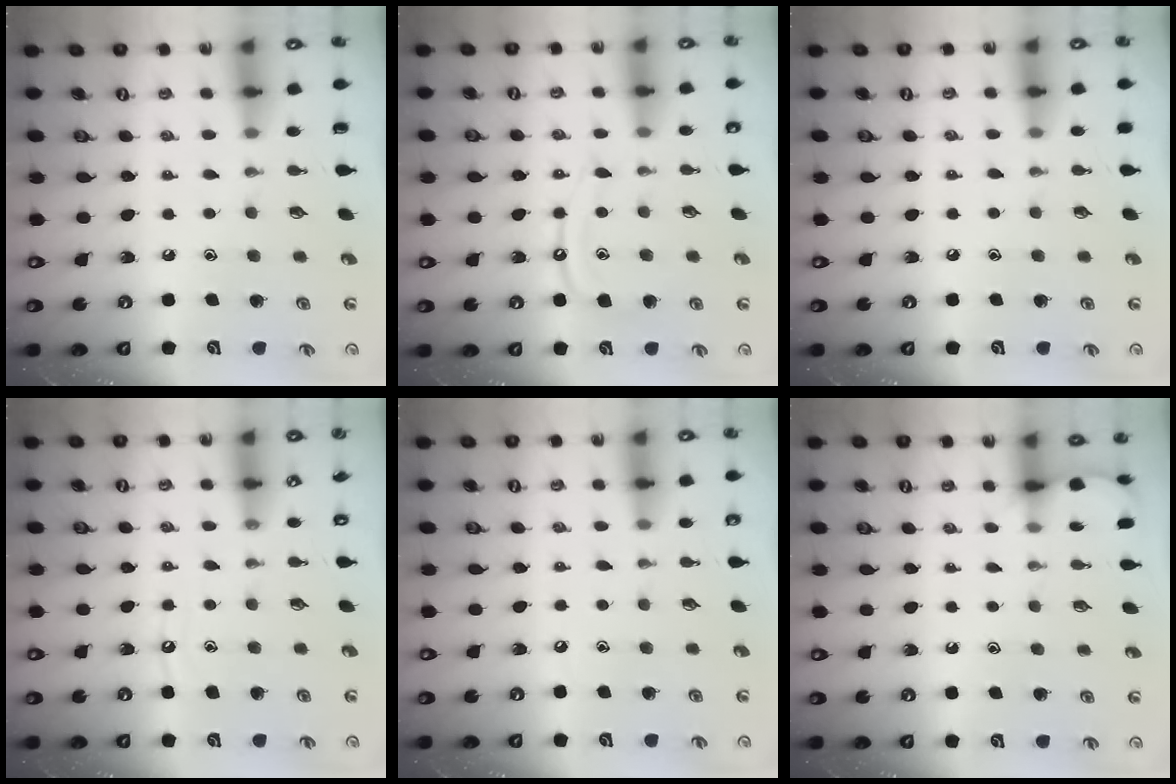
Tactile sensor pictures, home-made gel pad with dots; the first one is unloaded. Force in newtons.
{"total": 9.1, "press": 9.1, "slide": 0.9}
{"total": 2.5, "press": 2.4, "slide": 0.4}
{"total": 4.9, "press": 4.9, "slide": 0.6}
{"total": 3.4, "press": 3.4, "slide": 0.4}
{"total": 4.3, "press": 4.3, "slide": 0.3}